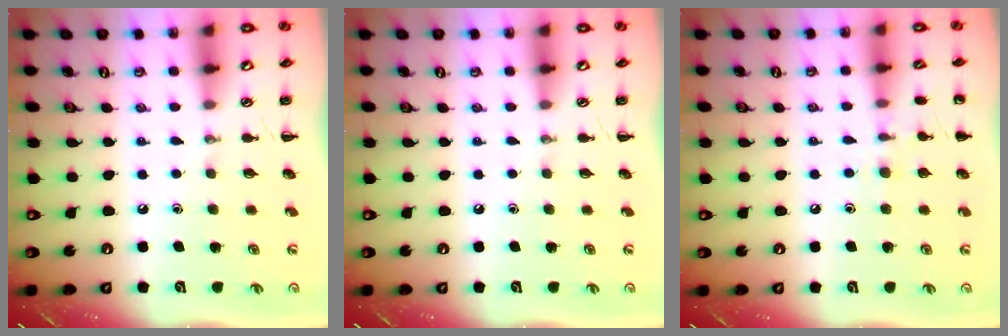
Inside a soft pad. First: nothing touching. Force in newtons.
{"total": 0.0}
{"total": 7.4, "press": 7.2, "slide": 1.9}